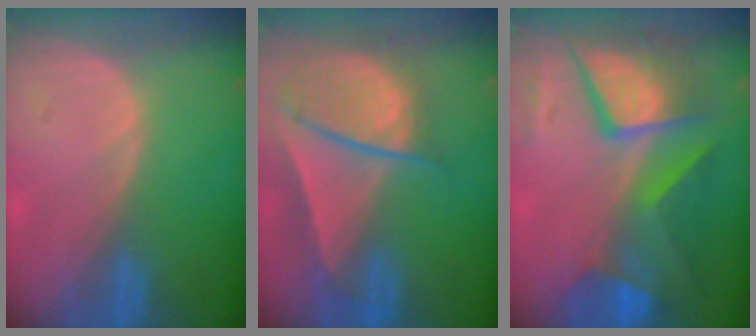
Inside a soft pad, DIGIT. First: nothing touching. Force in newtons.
{"total": 9.5, "press": 8.2, "slide": 4.9}
{"total": 11.3, "press": 11.3, "slide": 1.2}